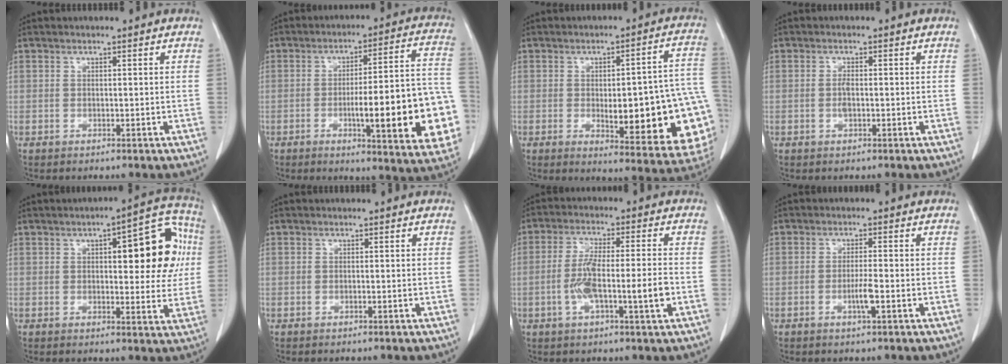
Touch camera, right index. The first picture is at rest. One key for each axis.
{"total": 20.7, "fx": -5.1, "fy": 3.3, "fz": 19.8, "tx": -0.179, "ty": 0.024, "tz": -0.054}
{"total": 21.3, "fx": -3.7, "fy": 5.0, "fz": 20.3, "tx": -0.172, "ty": 0.019, "tz": -0.023}
{"total": 1.5, "fx": -0.3, "fy": 0.5, "fz": 1.4, "tx": -0.031, "ty": 0.000, "tz": -0.004}
{"total": 13.2, "fx": 2.7, "fy": 4.3, "fz": 12.2, "tx": -0.140, "ty": 0.031, "tz": 0.031}
{"total": 0.0}
{"total": 9.9, "fx": -2.6, "fy": 0.8, "fz": 9.5, "tx": -0.176, "ty": 0.006, "tz": -0.047}
{"total": 2.9, "fx": -1.0, "fy": 0.0, "fz": 2.7, "tx": -0.054, "ty": -0.004, "tz": -0.019}